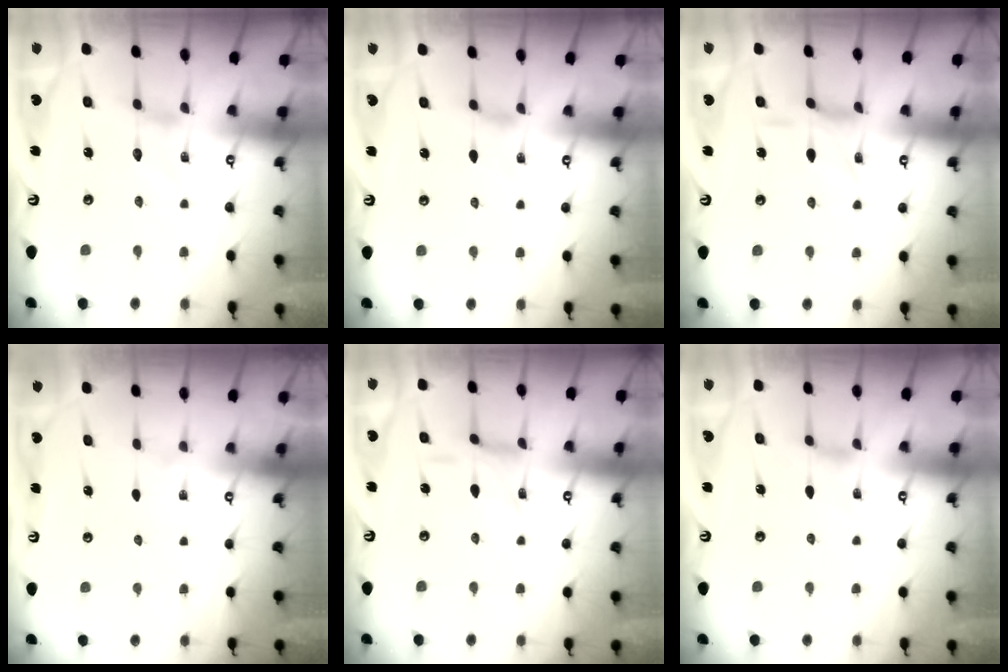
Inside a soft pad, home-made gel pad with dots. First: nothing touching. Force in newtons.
{"total": 1.1, "press": 1.1, "slide": 0.2}
{"total": 3.6, "press": 3.5, "slide": 0.8}
{"total": 0.0}
{"total": 2.2, "press": 2.2, "slide": 0.3}
{"total": 1.4, "press": 1.3, "slide": 0.4}